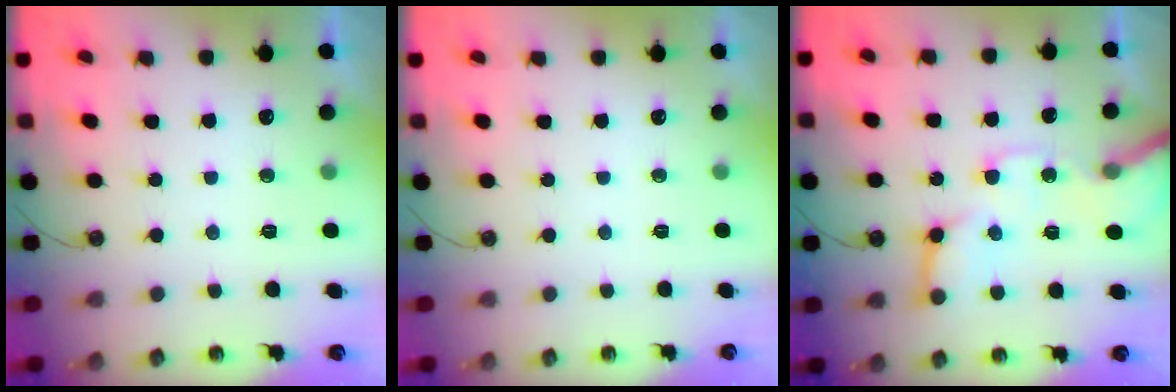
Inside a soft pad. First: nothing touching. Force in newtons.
{"total": 0.0}
{"total": 15.6, "press": 15.4, "slide": 2.4}